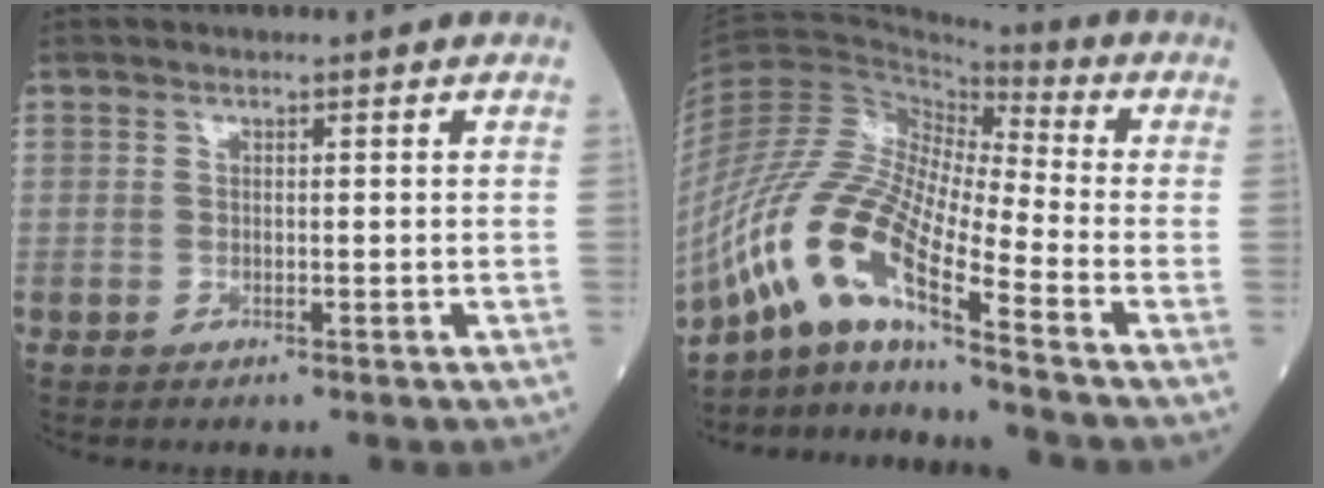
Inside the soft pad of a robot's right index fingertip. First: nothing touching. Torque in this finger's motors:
{"motor_torque": [1.47, -0.67, 1.06, 0.21]}